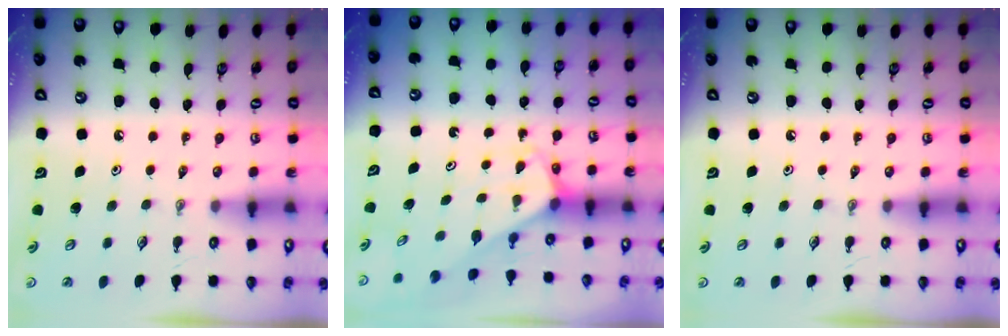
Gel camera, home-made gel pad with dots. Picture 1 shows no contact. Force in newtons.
{"total": 2.8, "press": 2.8, "slide": 0.1}
{"total": 0.0}